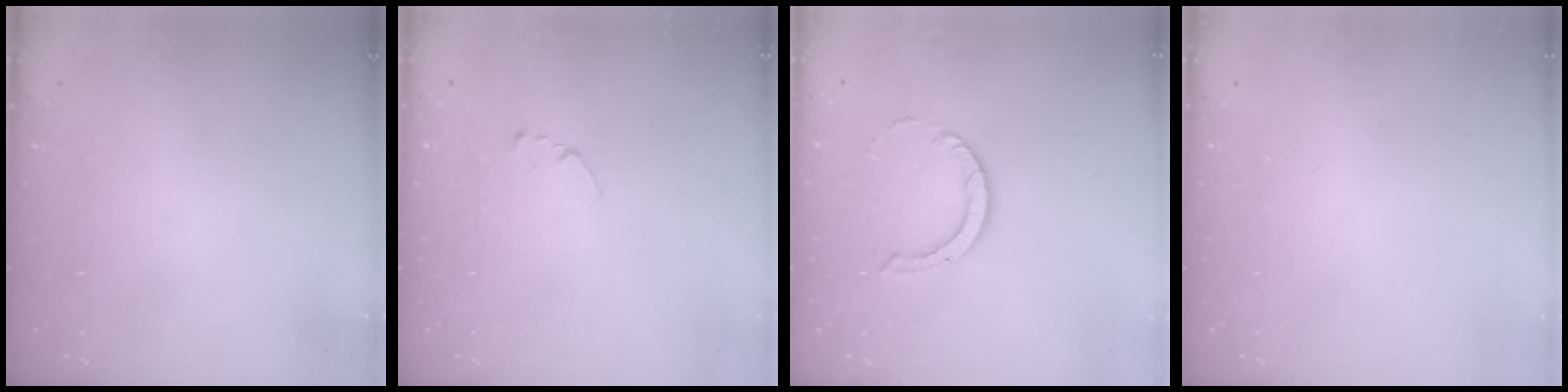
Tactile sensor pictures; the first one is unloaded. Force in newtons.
{"total": 2.7, "press": 2.7, "slide": 0.3}
{"total": 5.3, "press": 5.3, "slide": 0.1}
{"total": 0.0}